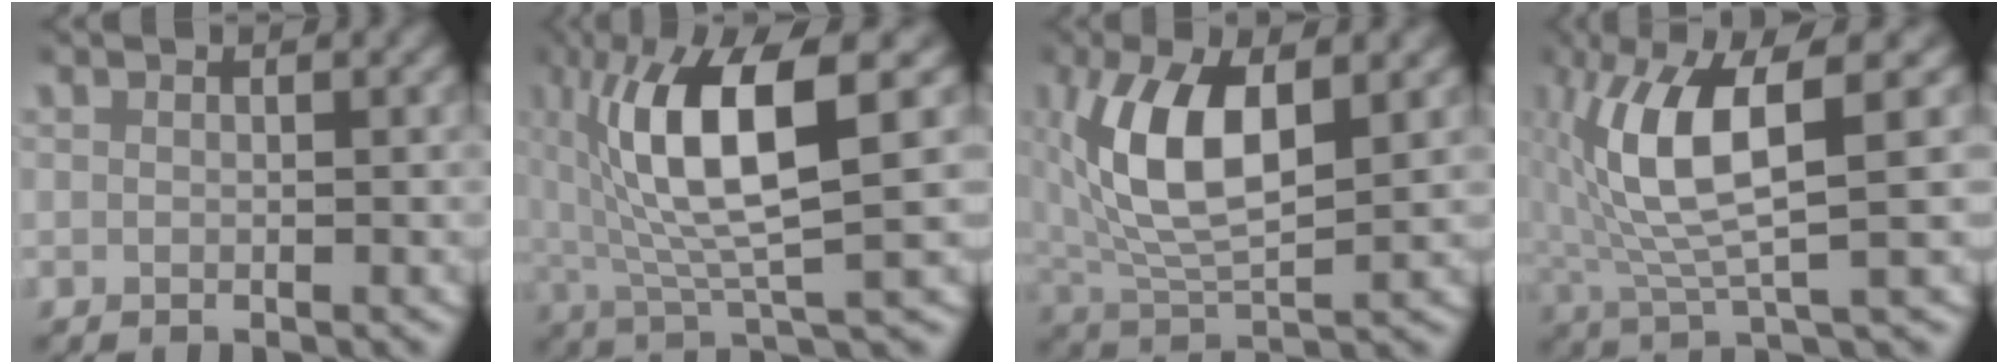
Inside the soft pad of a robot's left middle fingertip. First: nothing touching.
{"total": 10.2, "force": [1.6, 3.2, 9.5], "torque": [-0.179, 0.008, 0.029]}
{"total": 7.2, "force": [1.5, 3.1, 6.3], "torque": [-0.137, -0.004, 0.035]}
{"total": 7.7, "force": [0.9, 2.3, 7.3], "torque": [-0.139, 0.007, 0.018]}